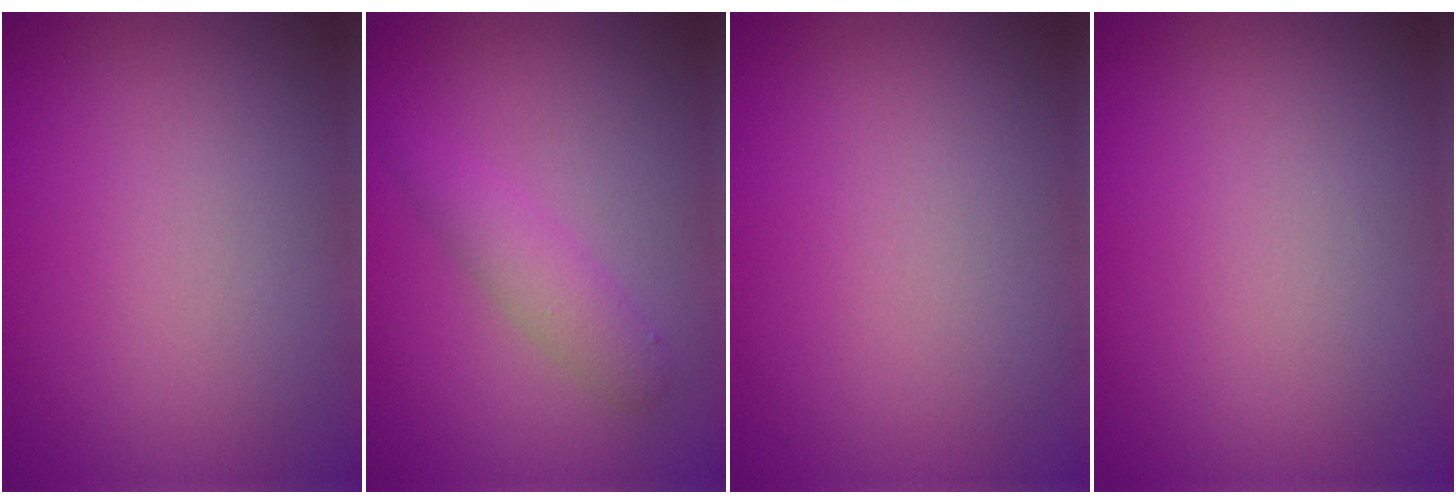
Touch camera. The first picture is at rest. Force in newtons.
{"total": 2.2, "press": 2.2, "slide": 0.1}
{"total": 0.0}
{"total": 0.0}